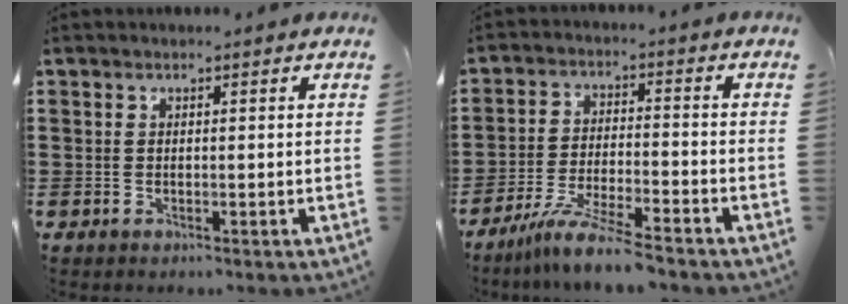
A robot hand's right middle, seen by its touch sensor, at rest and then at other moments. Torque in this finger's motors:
{"motor_torque": [1.48, -0.66, 0.39, 0.05]}